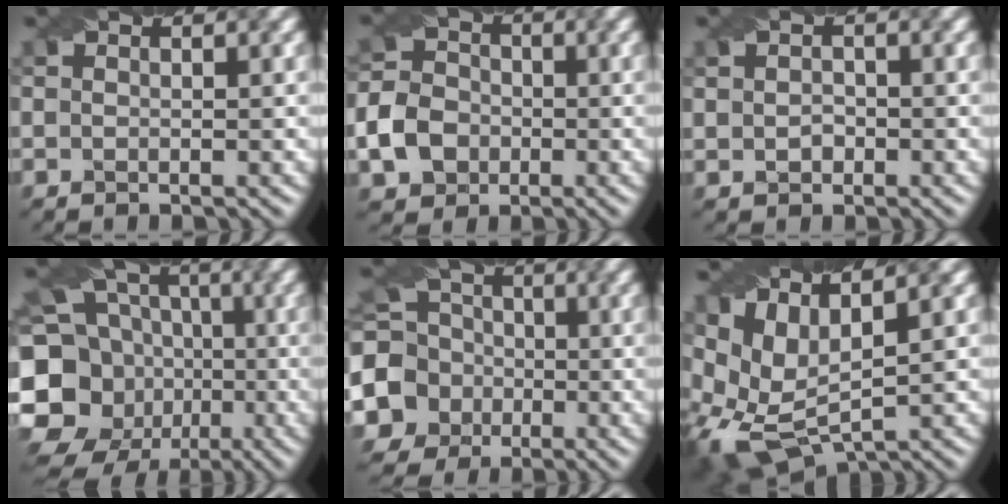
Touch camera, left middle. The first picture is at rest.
{"total": 5.0, "force": [-1.9, 4.2, 2.0], "torque": [-0.041, 0.003, -0.043]}
{"total": 1.3, "force": [-0.1, 1.1, 0.8], "torque": [-0.017, 0.001, -0.001]}
{"total": 15.6, "force": [-4.4, 13.2, 7.1], "torque": [-0.162, -0.010, -0.082]}
{"total": 10.2, "force": [-2.2, 9.2, 3.7], "torque": [-0.093, -0.008, -0.060]}
{"total": 9.4, "force": [2.5, 5.0, 7.6], "torque": [-0.176, -0.005, 0.052]}